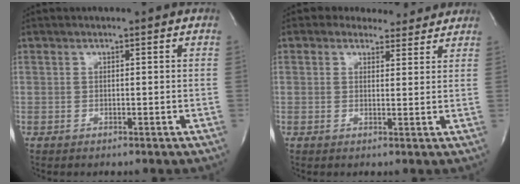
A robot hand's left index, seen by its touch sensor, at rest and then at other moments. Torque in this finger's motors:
{"motor_torque": [0.58, -0.64, 0.11, -0.01]}